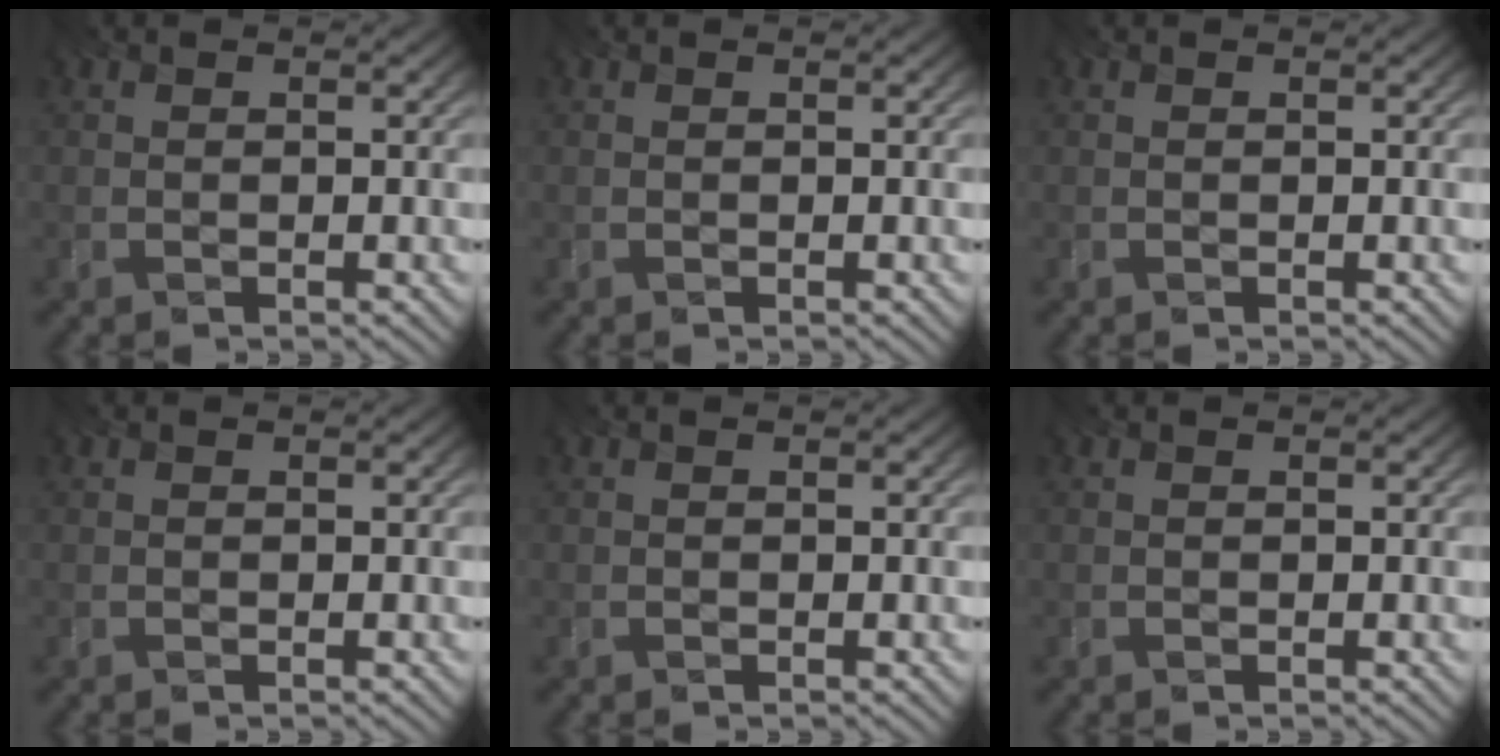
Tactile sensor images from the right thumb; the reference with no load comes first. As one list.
[{"total": 0.0}, {"total": 0.0}, {"total": 0.0}, {"total": 0.0}, {"total": 0.0}]